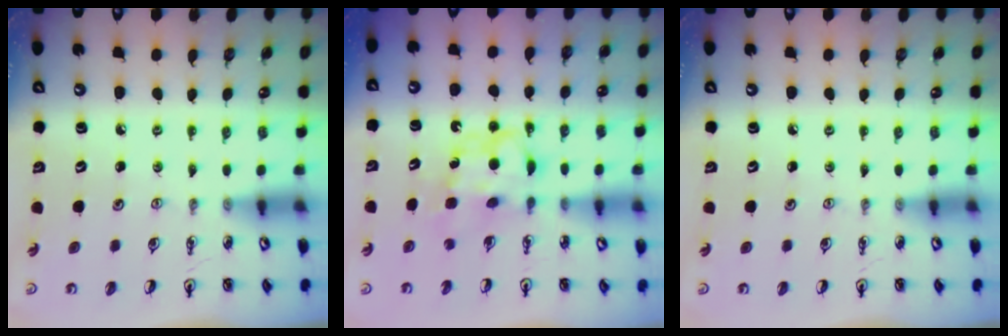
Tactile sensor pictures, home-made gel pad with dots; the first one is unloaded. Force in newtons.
{"total": 7.0, "press": 7.0, "slide": 0.4}
{"total": 0.0}